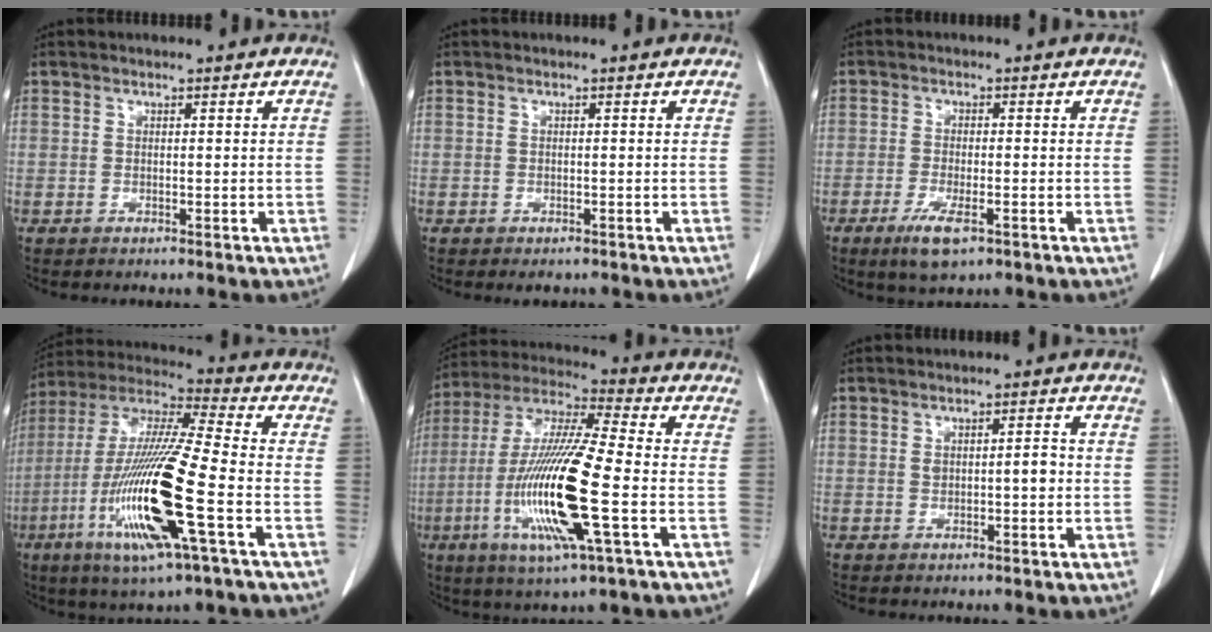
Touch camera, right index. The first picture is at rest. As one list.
[{"total": 1.6, "force": [-1.2, 0.9, 0.5], "torque": [-0.004, 0.001, -0.012]}, {"total": 5.2, "force": [-2.9, 1.3, 4.1], "torque": [-0.081, -0.009, -0.046]}, {"total": 20.1, "force": [-6.3, 1.1, 19.1], "torque": [-0.410, -0.029, -0.123]}, {"total": 18.5, "force": [-4.5, 1.2, 17.9], "torque": [-0.373, -0.018, -0.086]}, {"total": 2.6, "force": [0.0, 0.9, 2.5], "torque": [-0.042, 0.008, 0.005]}]